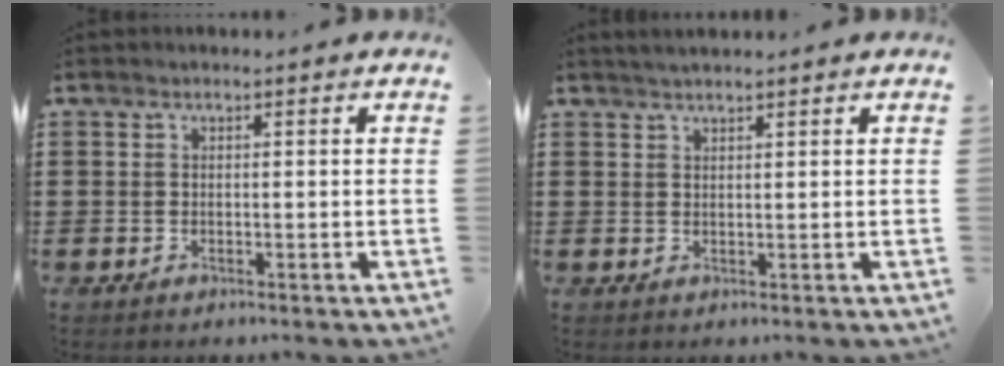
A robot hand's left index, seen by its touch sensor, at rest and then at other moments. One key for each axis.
{"total": 1.3, "fx": 1.2, "fy": 0.0, "fz": 0.6, "tx": -0.012, "ty": 0.001, "tz": 0.023}